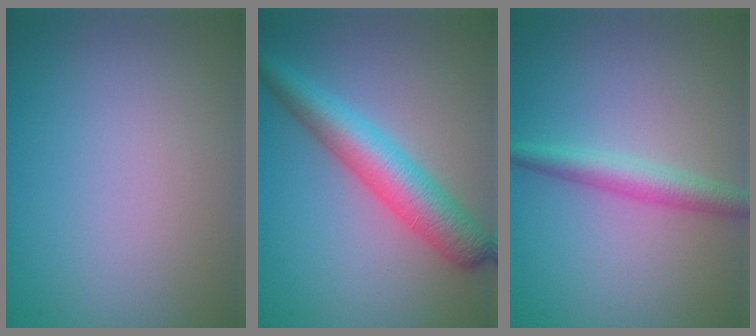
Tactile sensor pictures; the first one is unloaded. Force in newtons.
{"total": 5.4, "press": 5.4, "slide": 0.1}
{"total": 2.7, "press": 2.7, "slide": 0.0}